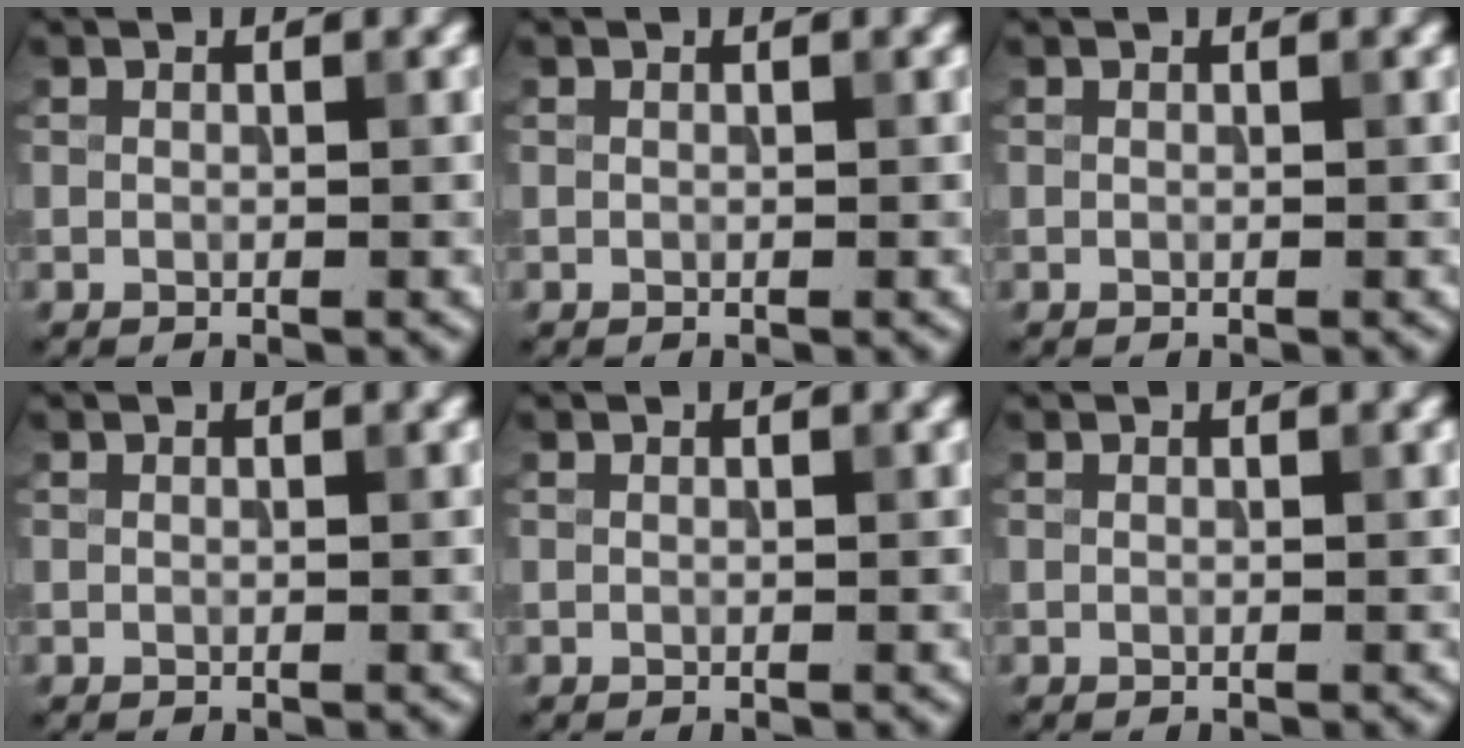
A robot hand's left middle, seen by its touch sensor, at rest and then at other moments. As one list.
[{"total": 0.0}, {"total": 0.0}, {"total": 0.0}, {"total": 0.0}, {"total": 0.0}]